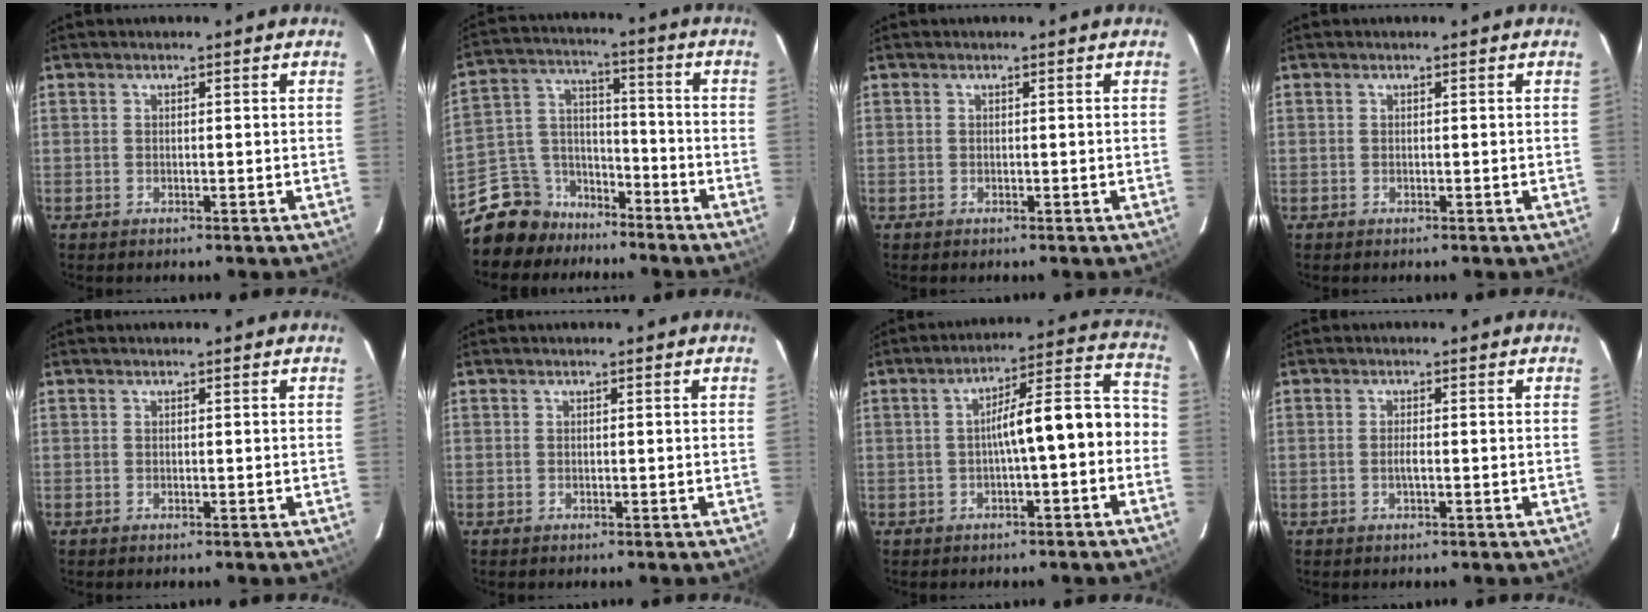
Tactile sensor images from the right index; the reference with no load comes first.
{"total": 11.5, "force": [-9.0, 7.1, 1.2], "torque": [-0.045, 0.062, -0.158]}
{"total": 0.0}
{"total": 0.0}
{"total": 0.0}
{"total": 0.0}
{"total": 10.1, "force": [-2.6, 1.9, 9.6], "torque": [-0.132, 0.041, -0.028]}
{"total": 1.3, "force": [-0.4, 0.1, 1.2], "torque": [-0.024, -0.001, -0.007]}